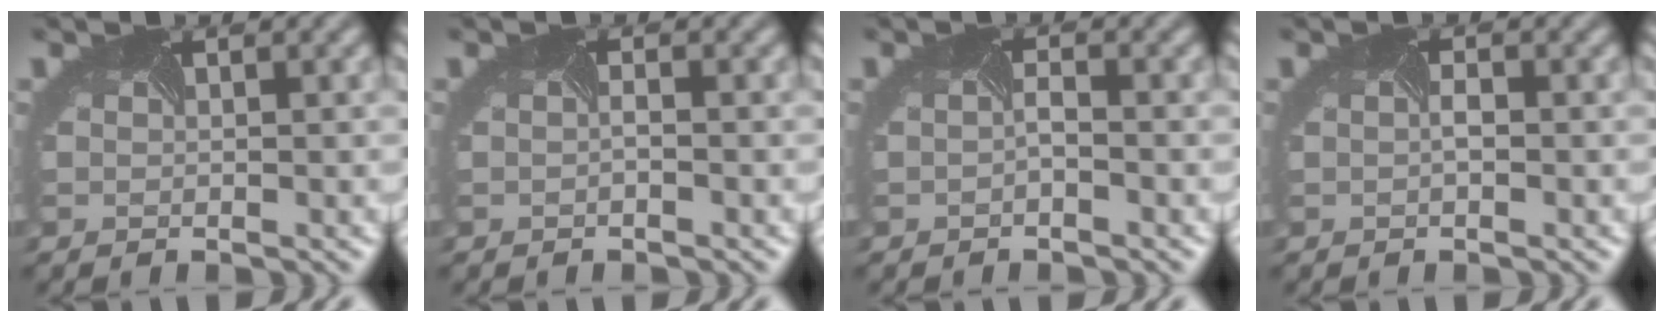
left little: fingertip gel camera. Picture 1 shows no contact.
{"total": 0.6, "force": [-0.6, -0.2, 0.2], "torque": [-0.005, -0.003, -0.009]}
{"total": 0.9, "force": [-0.7, -0.1, 0.5], "torque": [-0.014, -0.004, -0.015]}
{"total": 0.6, "force": [-0.4, 0.1, 0.5], "torque": [-0.011, -0.002, -0.005]}